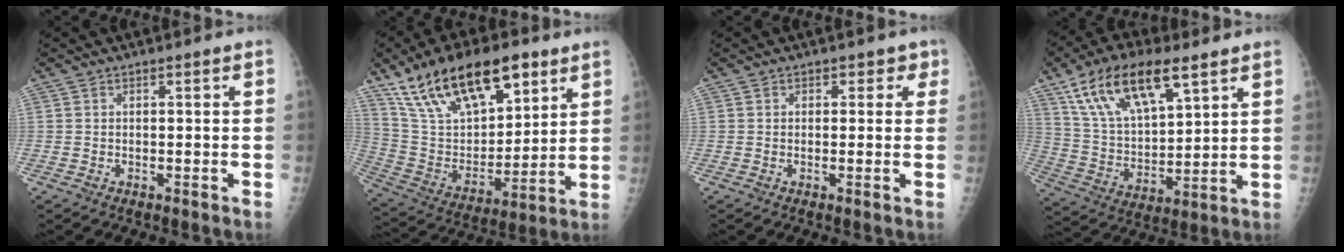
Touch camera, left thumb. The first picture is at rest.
{"total": 23.9, "force": [14.5, 11.1, 15.4], "torque": [-0.240, -0.036, 0.269]}
{"total": 2.3, "force": [0.9, 2.0, 0.7], "torque": [0.026, 0.001, 0.001]}
{"total": 18.6, "force": [10.6, 7.9, 13.1], "torque": [-0.212, -0.029, 0.203]}